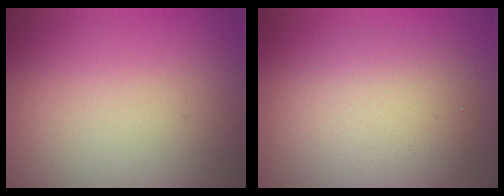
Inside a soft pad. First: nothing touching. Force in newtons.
{"total": 4.9, "press": 4.8, "slide": 0.4}